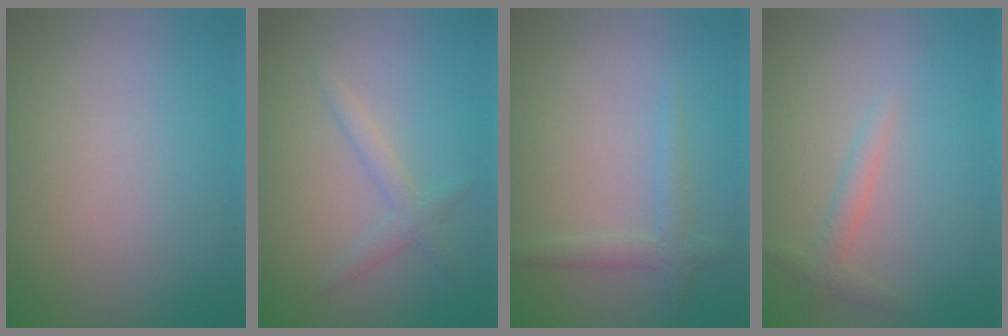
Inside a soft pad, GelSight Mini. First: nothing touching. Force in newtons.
{"total": 1.7, "press": 1.7, "slide": 0.1}
{"total": 1.9, "press": 1.9, "slide": 0.1}
{"total": 1.6, "press": 1.6, "slide": 0.1}